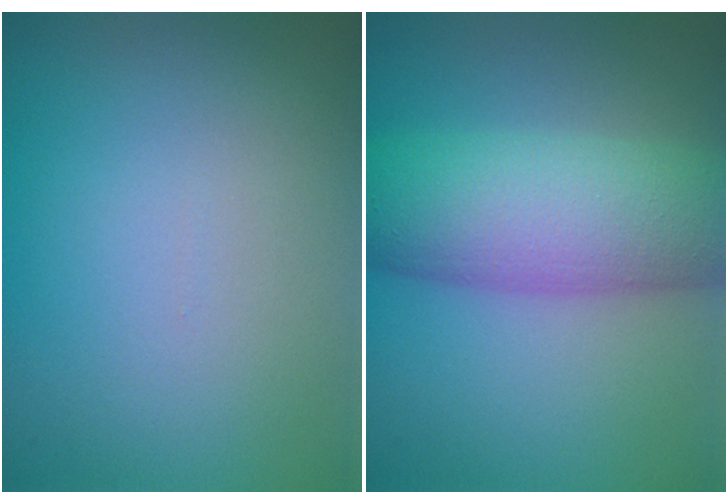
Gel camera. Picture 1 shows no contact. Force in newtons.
{"total": 8.5, "press": 8.5, "slide": 0.1}